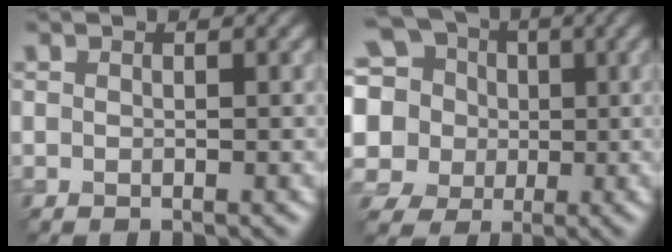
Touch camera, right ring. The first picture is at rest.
{"total": 14.0, "force": [1.6, 12.8, 5.4], "torque": [-0.175, 0.029, -0.005]}